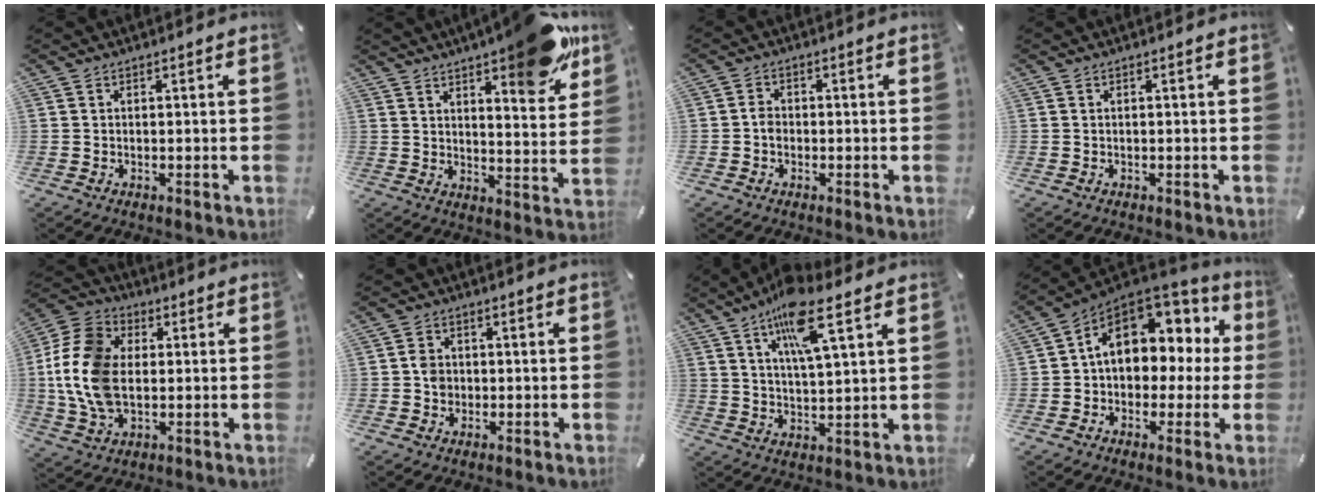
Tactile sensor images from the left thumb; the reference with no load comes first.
{"total": 13.3, "force": [9.6, 3.9, 8.3], "torque": [-0.098, -0.069, 0.158]}
{"total": 2.2, "force": [-0.6, 1.7, 1.3], "torque": [-0.024, 0.005, -0.012]}
{"total": 0.0}
{"total": 15.6, "force": [-0.3, 11.3, 10.8], "torque": [-0.258, 0.010, -0.007]}
{"total": 3.7, "force": [-0.4, 3.3, 1.5], "torque": [-0.020, 0.004, -0.010]}
{"total": 12.8, "force": [7.7, 3.0, 9.7], "torque": [-0.173, -0.022, 0.129]}
{"total": 13.2, "force": [4.1, 9.8, 7.8], "torque": [-0.120, -0.018, 0.078]}